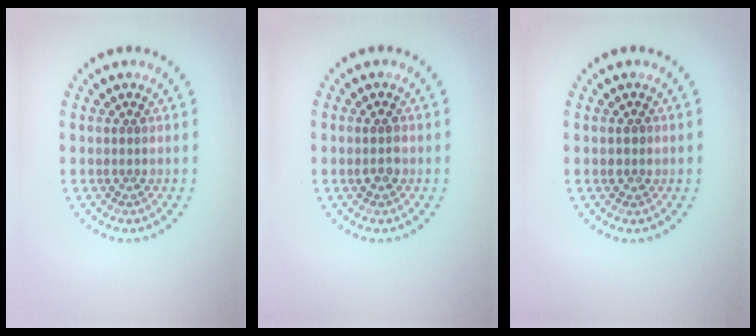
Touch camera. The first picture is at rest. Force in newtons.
{"total": 1.4, "press": 1.4, "slide": 0.3}
{"total": 0.9, "press": 0.9, "slide": 0.1}